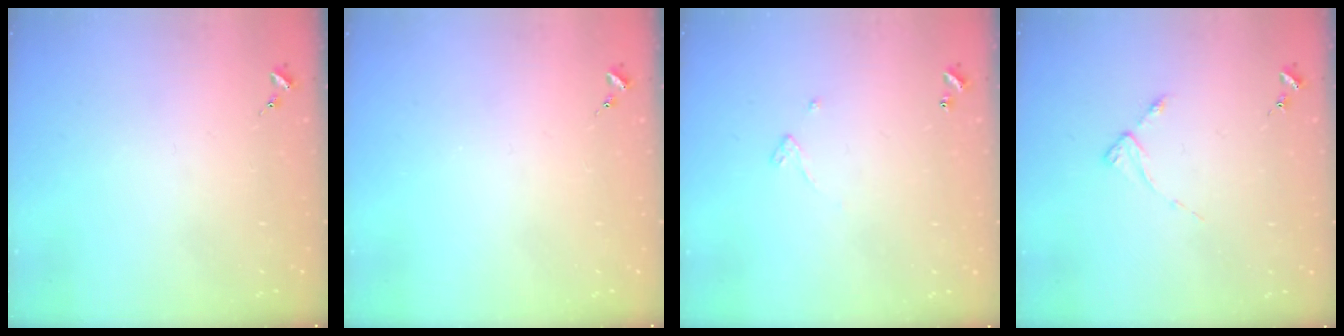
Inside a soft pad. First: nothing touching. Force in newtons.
{"total": 0.0}
{"total": 2.4, "press": 2.4, "slide": 0.2}
{"total": 2.9, "press": 2.8, "slide": 0.4}